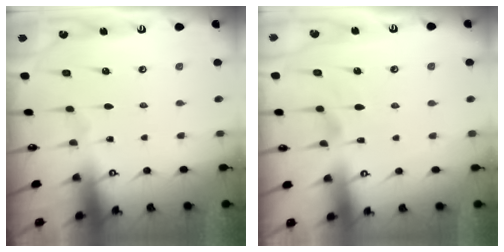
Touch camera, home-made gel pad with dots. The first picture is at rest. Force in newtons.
{"total": 1.7, "press": 1.2, "slide": 1.2}